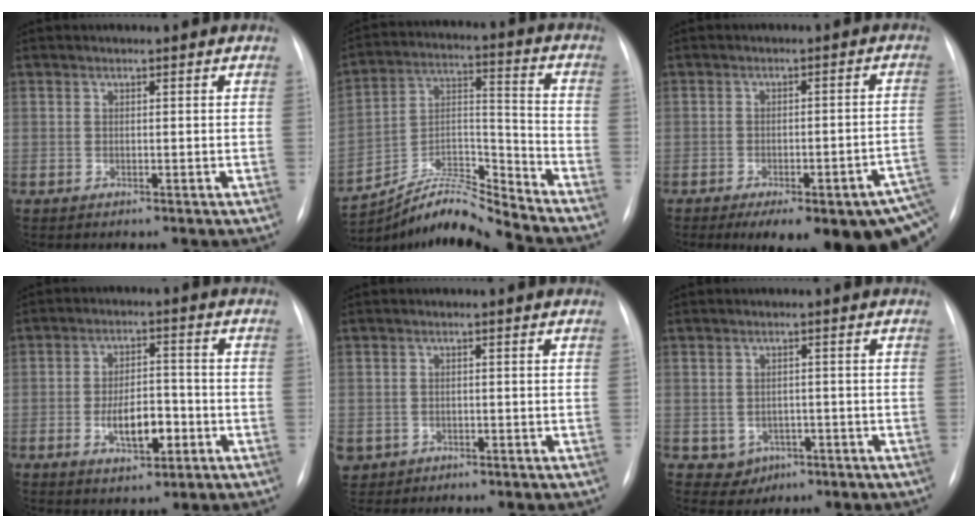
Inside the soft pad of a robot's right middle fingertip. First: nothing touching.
{"total": 11.0, "force": [-10.8, -1.4, 1.5], "torque": [-0.027, 0.045, -0.194]}
{"total": 19.5, "force": [-10.8, 5.4, 15.3], "torque": [-0.130, 0.009, -0.124]}
{"total": 7.1, "force": [-2.2, 3.3, 5.9], "torque": [-0.106, 0.005, -0.033]}
{"total": 4.6, "force": [-2.0, 4.0, 1.0], "torque": [-0.026, 0.003, -0.025]}
{"total": 3.7, "force": [-1.4, 3.3, 1.0], "torque": [-0.009, 0.009, -0.006]}